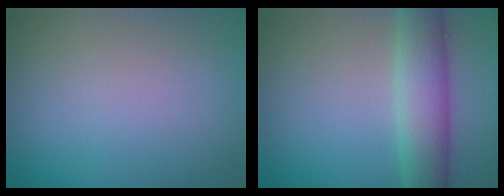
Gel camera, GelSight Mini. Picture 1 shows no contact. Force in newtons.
{"total": 5.3, "press": 5.3, "slide": 0.2}